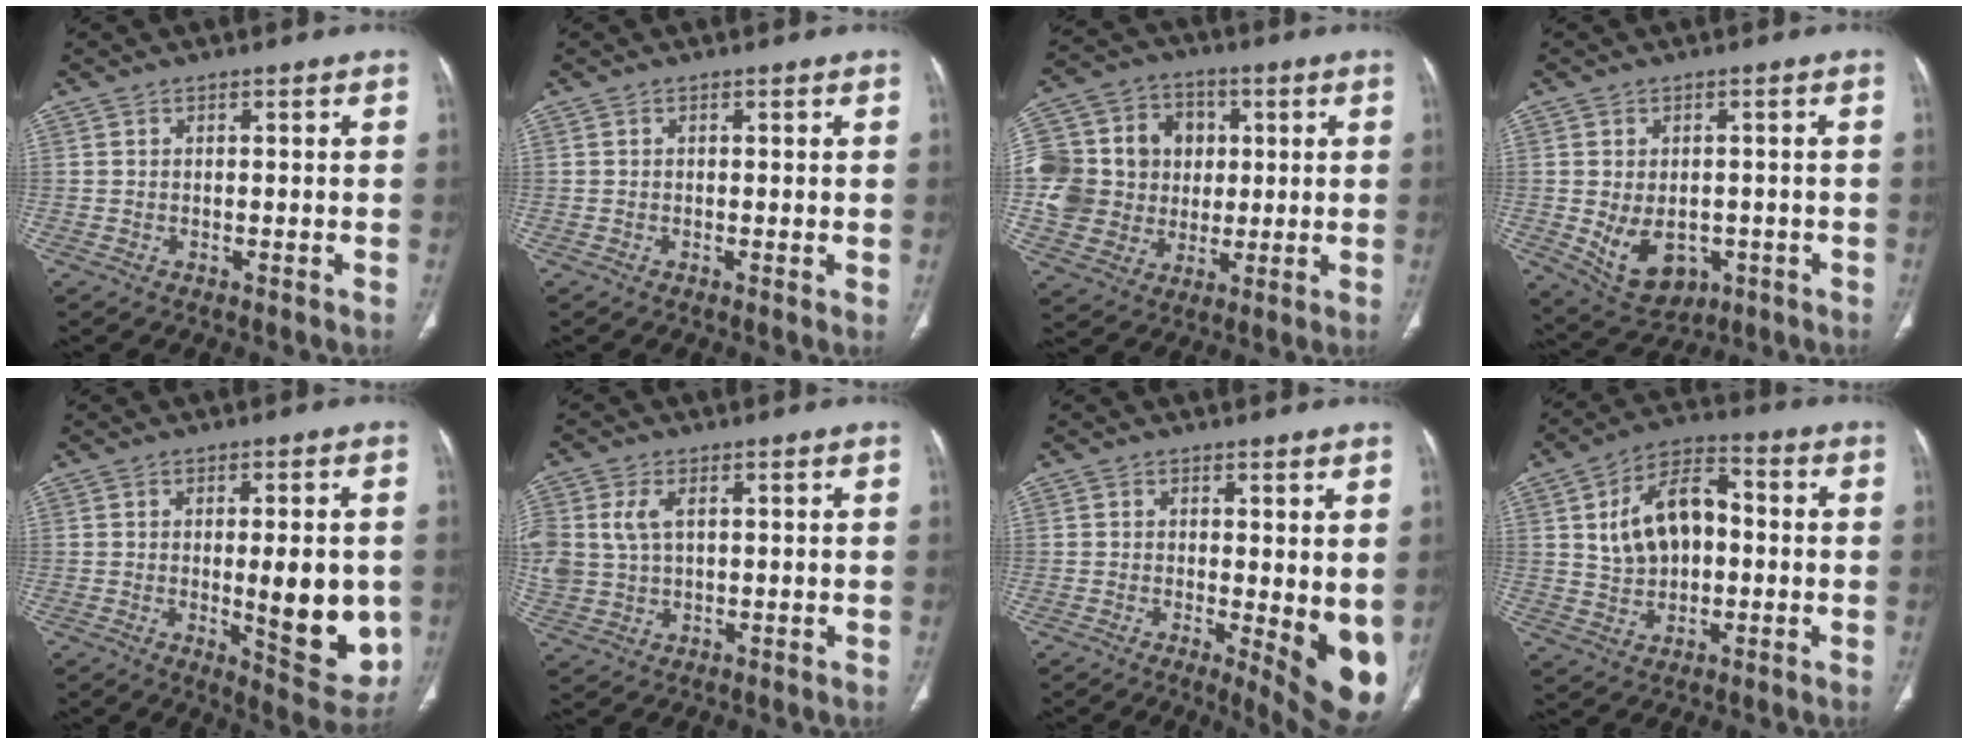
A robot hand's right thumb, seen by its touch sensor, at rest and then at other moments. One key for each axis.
{"total": 0.5, "fx": 0.1, "fy": 0.1, "fz": 0.5, "tx": -0.011, "ty": -0.002, "tz": -0.001}
{"total": 19.6, "fx": 1.7, "fy": 17.1, "fz": 9.5, "tx": -0.168, "ty": 0.033, "tz": 0.045}
{"total": 9.6, "fx": -2.1, "fy": 6.9, "fz": 6.3, "tx": -0.088, "ty": 0.002, "tz": -0.011}
{"total": 14.0, "fx": -1.3, "fy": 4.9, "fz": 13.1, "tx": -0.143, "ty": -0.024, "tz": -0.004}
{"total": 7.4, "fx": 1.9, "fy": 4.8, "fz": 5.4, "tx": -0.130, "ty": 0.007, "tz": 0.044}
{"total": 10.7, "fx": -0.6, "fy": 3.7, "fz": 10.1, "tx": -0.120, "ty": -0.023, "tz": -0.001}
{"total": 13.1, "fx": 1.3, "fy": 8.4, "fz": 9.9, "tx": -0.149, "ty": 0.023, "tz": 0.019}